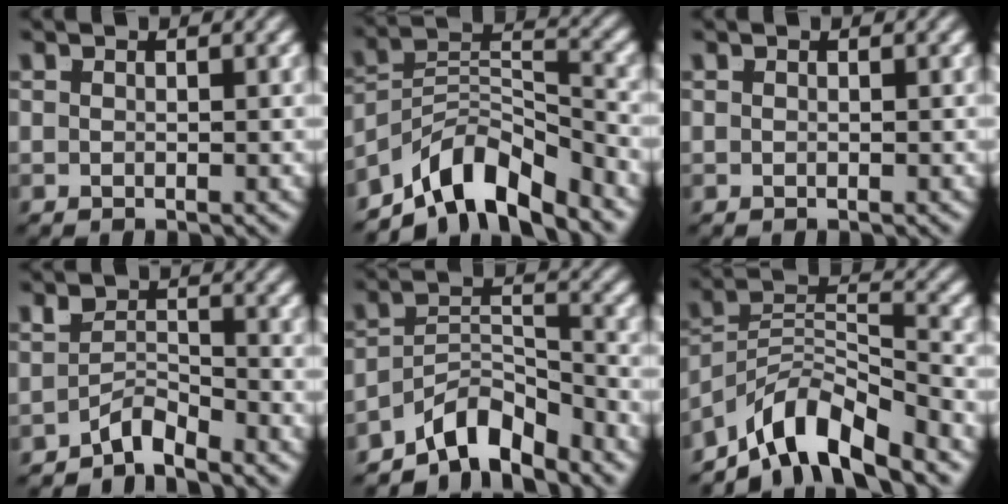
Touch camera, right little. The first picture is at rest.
{"total": 10.4, "force": [-5.8, 6.3, 5.9], "torque": [-0.094, -0.032, -0.088]}
{"total": 0.0}
{"total": 3.0, "force": [-2.8, 0.8, 0.8], "torque": [-0.009, -0.012, -0.047]}
{"total": 7.8, "force": [-5.4, 4.0, 3.9], "torque": [-0.051, -0.025, -0.083]}
{"total": 9.7, "force": [-5.1, 5.8, 5.8], "torque": [-0.093, -0.031, -0.079]}